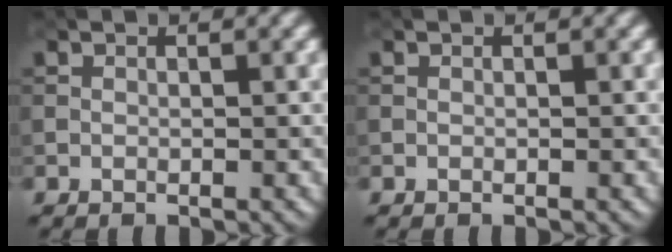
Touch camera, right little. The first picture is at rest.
{"total": 0.0}